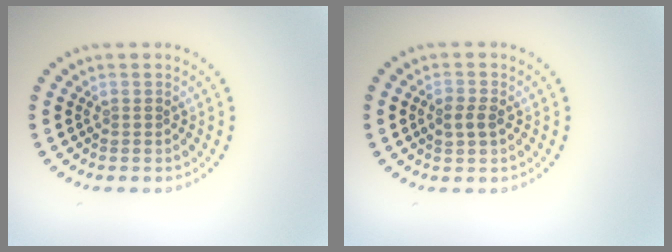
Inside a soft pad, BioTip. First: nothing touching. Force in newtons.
{"total": 1.6, "press": 1.6, "slide": 0.1}